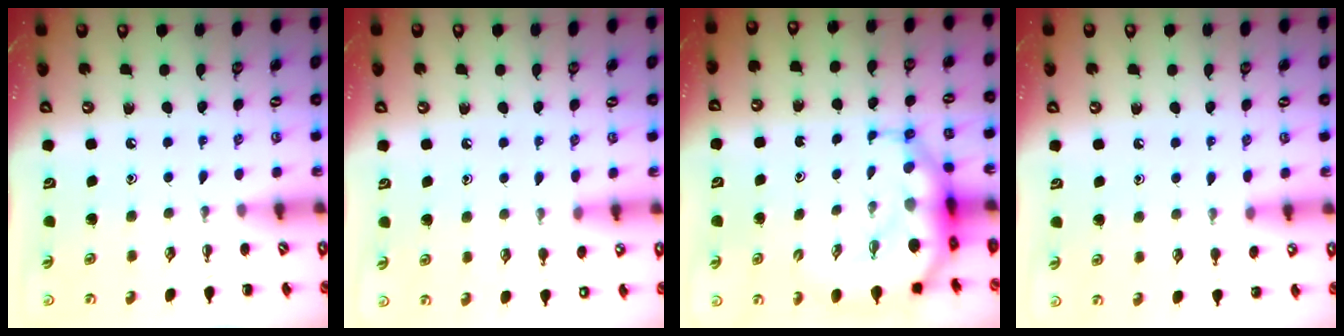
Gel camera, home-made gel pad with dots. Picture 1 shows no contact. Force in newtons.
{"total": 6.7, "press": 6.4, "slide": 2.3}
{"total": 8.4, "press": 8.1, "slide": 2.4}
{"total": 5.5, "press": 5.2, "slide": 1.8}